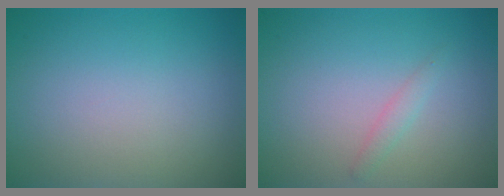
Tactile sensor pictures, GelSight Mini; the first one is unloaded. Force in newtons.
{"total": 0.9, "press": 0.9, "slide": 0.0}